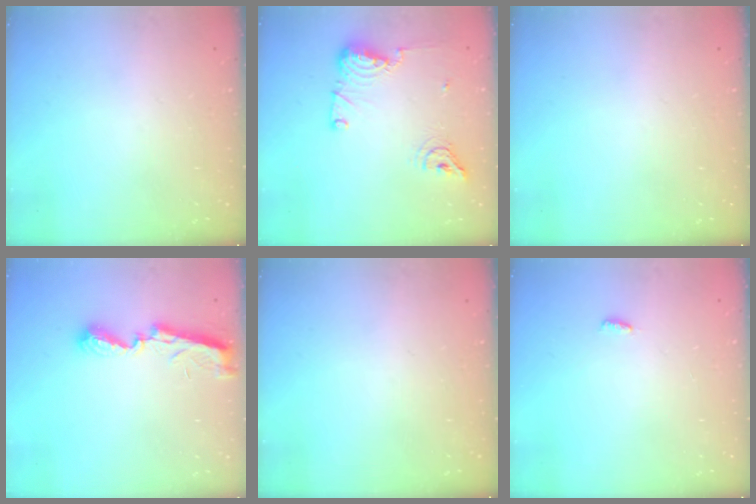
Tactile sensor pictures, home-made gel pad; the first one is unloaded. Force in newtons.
{"total": 11.6, "press": 11.5, "slide": 1.6}
{"total": 0.0}
{"total": 7.6, "press": 7.5, "slide": 0.3}
{"total": 0.0}
{"total": 3.1, "press": 2.7, "slide": 1.5}